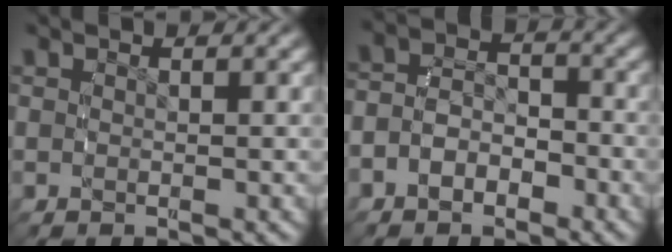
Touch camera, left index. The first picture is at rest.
{"total": 5.5, "force": [-2.0, 4.5, 2.5], "torque": [-0.057, 0.002, -0.043]}